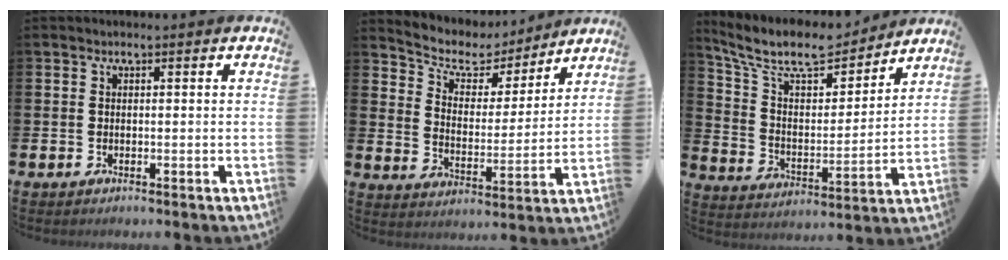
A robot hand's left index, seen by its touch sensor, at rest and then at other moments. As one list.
[{"total": 6.3, "force": [5.6, 2.8, 0.9], "torque": [-0.047, -0.046, 0.092]}, {"total": 10.2, "force": [8.9, 3.2, 3.8], "torque": [-0.108, -0.061, 0.152]}]